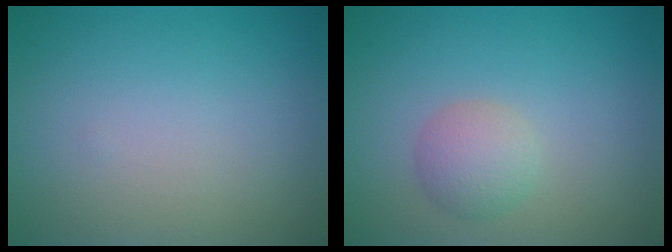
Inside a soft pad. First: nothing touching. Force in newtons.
{"total": 2.3, "press": 2.3, "slide": 0.0}